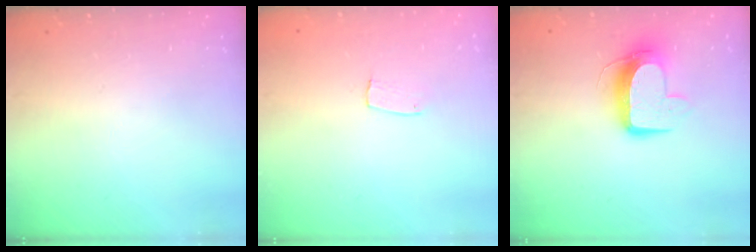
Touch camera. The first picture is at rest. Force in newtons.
{"total": 3.7, "press": 3.7, "slide": 0.2}
{"total": 10.6, "press": 10.6, "slide": 0.2}